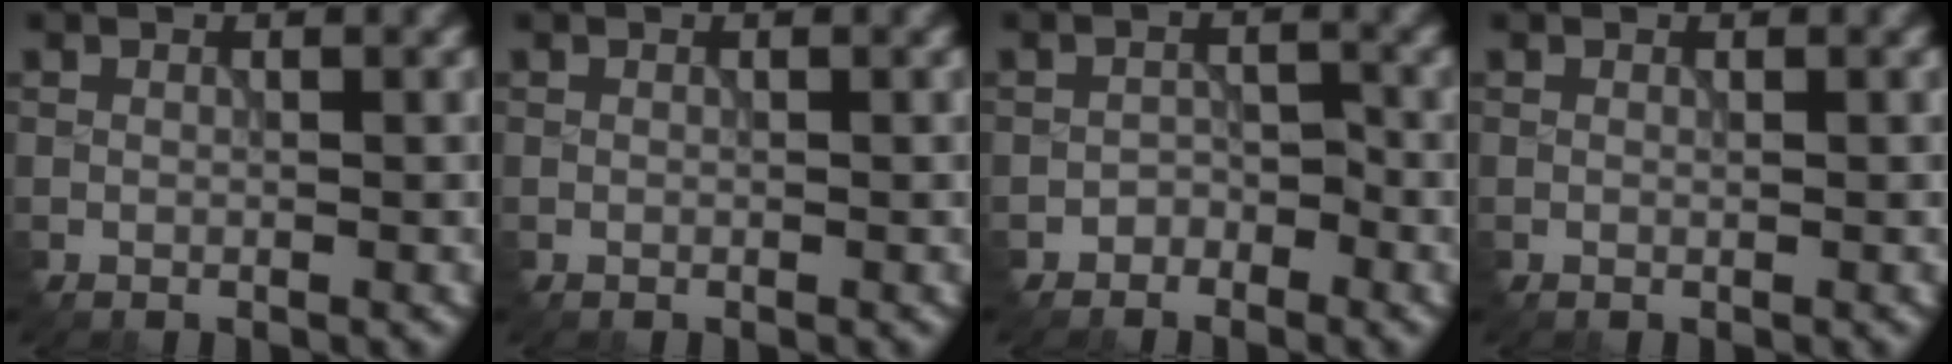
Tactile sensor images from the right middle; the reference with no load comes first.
{"total": 0.0}
{"total": 1.5, "force": [-1.2, 0.7, -0.3], "torque": [0.005, 0.008, -0.022]}
{"total": 0.0}